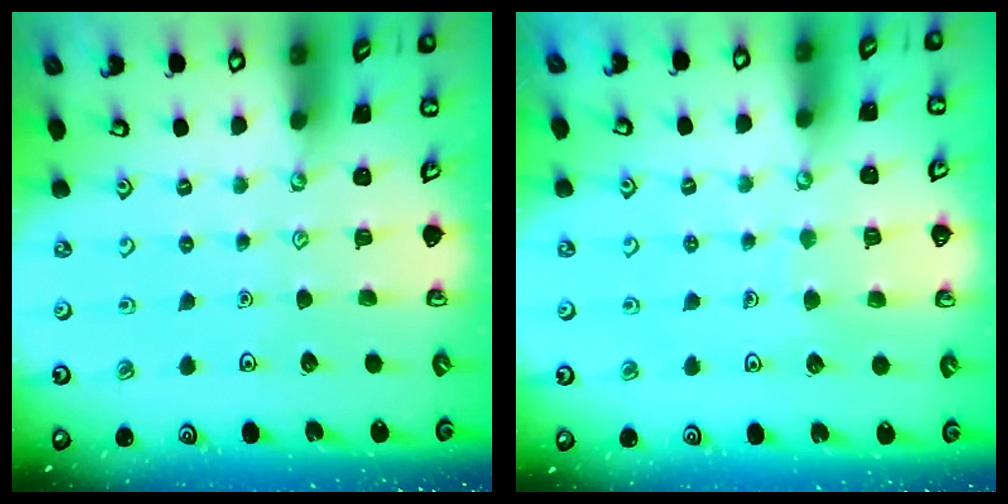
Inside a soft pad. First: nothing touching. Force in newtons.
{"total": 4.7, "press": 4.6, "slide": 0.4}